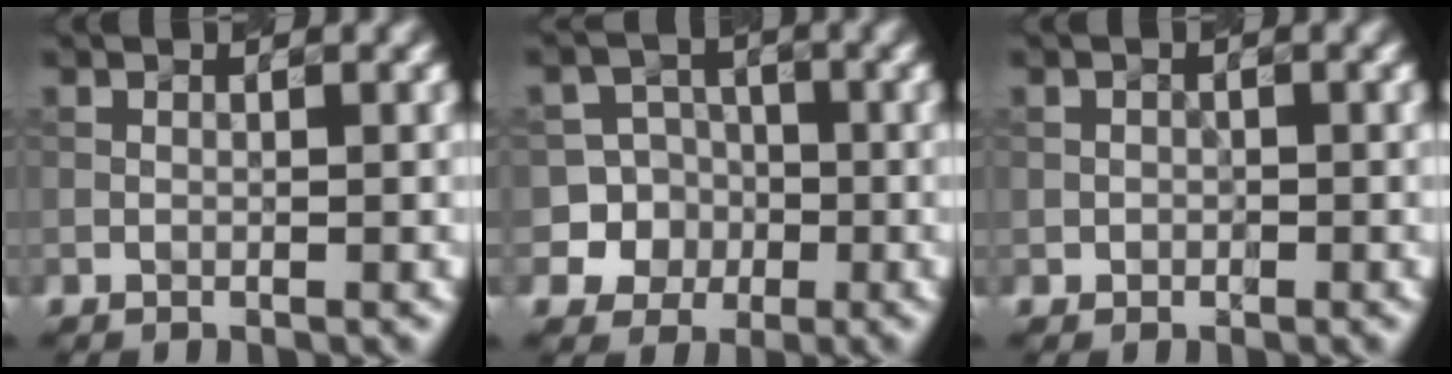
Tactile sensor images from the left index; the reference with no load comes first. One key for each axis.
{"total": 6.4, "fx": -1.8, "fy": 6.1, "fz": 0.4, "tx": -0.001, "ty": 0.019, "tz": -0.051}
{"total": 0.6, "fx": -0.2, "fy": 0.4, "fz": -0.4, "tx": 0.006, "ty": -0.003, "tz": 0.000}